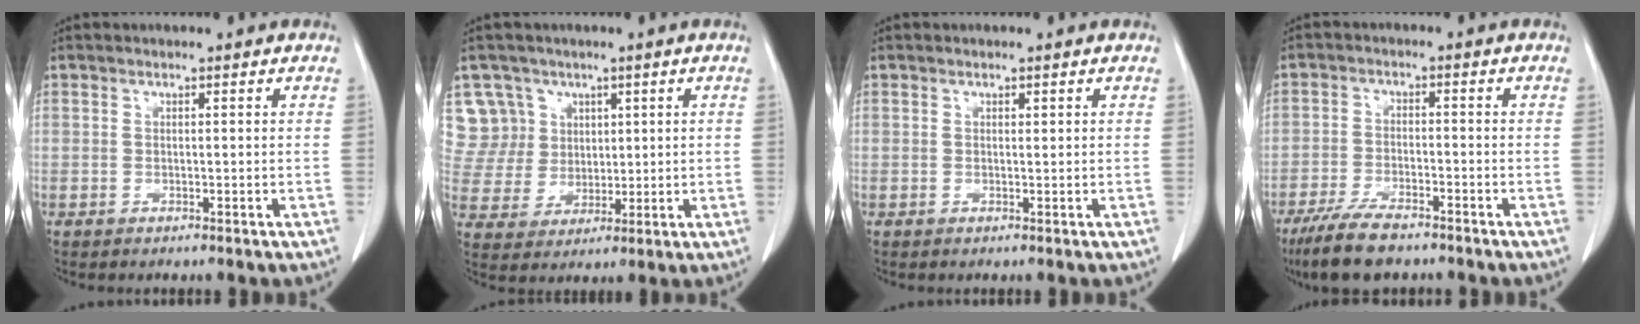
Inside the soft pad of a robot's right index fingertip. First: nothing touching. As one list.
[{"total": 8.3, "force": [4.1, 7.2, -0.2], "torque": [0.006, 0.022, 0.092]}, {"total": 0.0}, {"total": 8.1, "force": [-6.3, 2.0, 4.7], "torque": [-0.091, -0.018, -0.113]}]